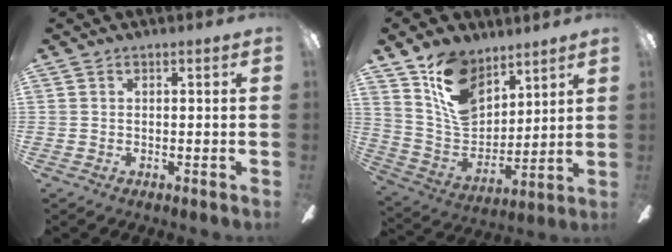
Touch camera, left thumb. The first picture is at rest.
{"total": 14.8, "force": [9.7, 8.9, 6.6], "torque": [-0.133, -0.047, 0.191]}